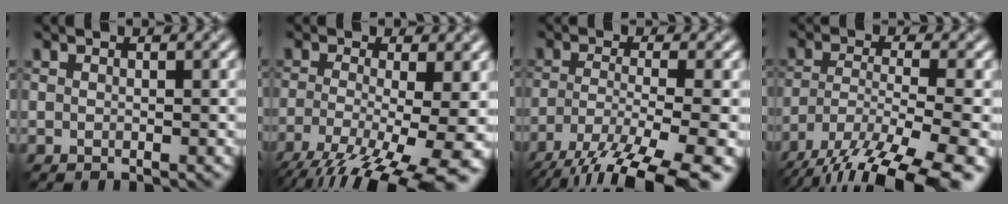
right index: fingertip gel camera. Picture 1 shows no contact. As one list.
[{"total": 11.2, "force": [-6.0, 3.4, 8.8], "torque": [-0.168, -0.020, -0.089]}, {"total": 10.9, "force": [-8.0, 2.9, 6.9], "torque": [-0.144, -0.034, -0.119]}, {"total": 12.7, "force": [-9.5, 4.0, 7.5], "torque": [-0.162, -0.041, -0.138]}]